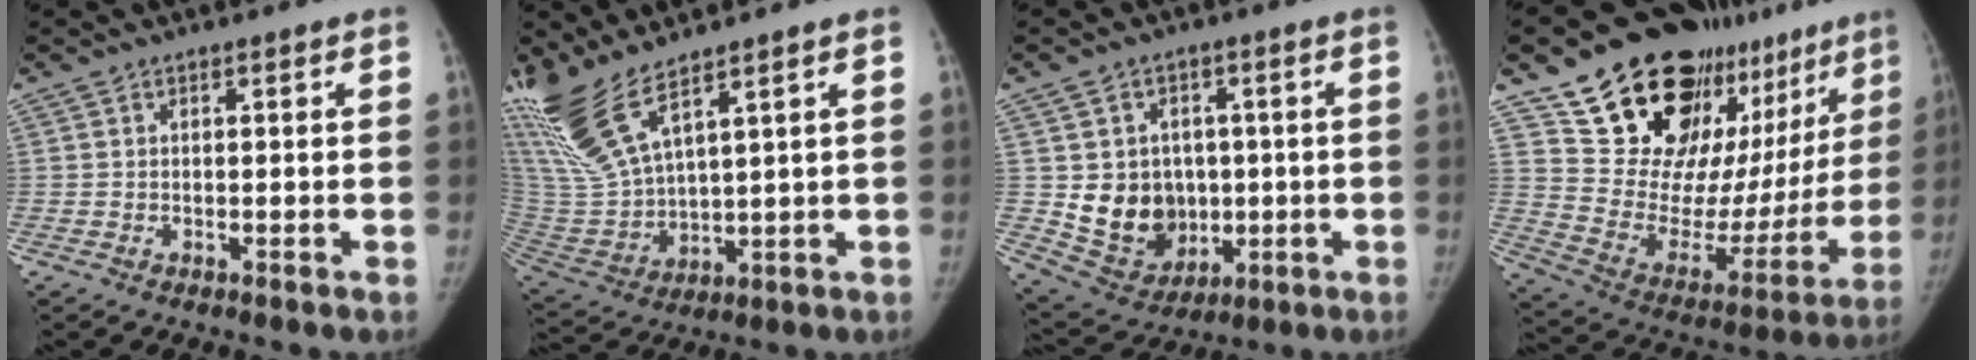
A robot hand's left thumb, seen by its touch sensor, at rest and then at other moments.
{"total": 14.3, "force": [10.2, 3.4, 9.4], "torque": [-0.214, -0.051, 0.224]}
{"total": 11.9, "force": [0.1, 10.3, 6.1], "torque": [-0.058, -0.008, 0.031]}
{"total": 29.2, "force": [20.0, 14.3, 15.7], "torque": [-0.193, -0.086, 0.303]}